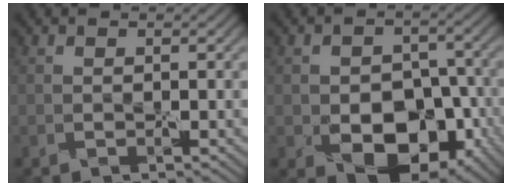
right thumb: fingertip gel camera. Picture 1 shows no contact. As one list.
[{"total": 9.4, "force": [-3.9, 6.3, 5.8], "torque": [-0.082, -0.017, -0.056]}]